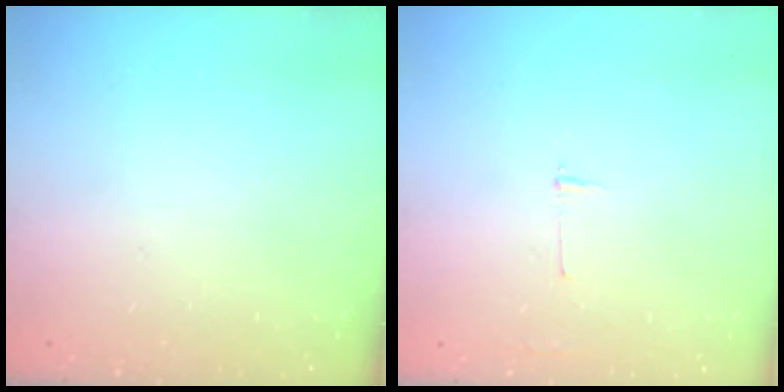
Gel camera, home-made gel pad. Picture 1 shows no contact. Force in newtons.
{"total": 2.7, "press": 2.7, "slide": 0.3}